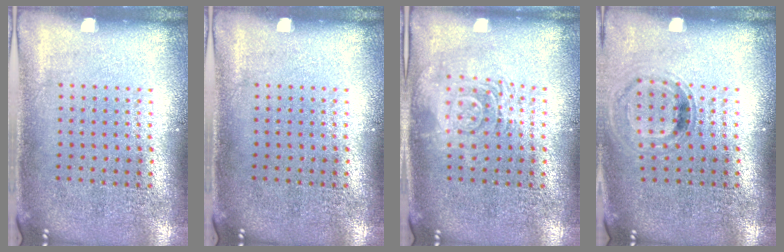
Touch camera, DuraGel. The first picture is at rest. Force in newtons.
{"total": 0.0}
{"total": 2.8, "press": 2.8, "slide": 0.4}
{"total": 0.8, "press": 0.7, "slide": 0.2}